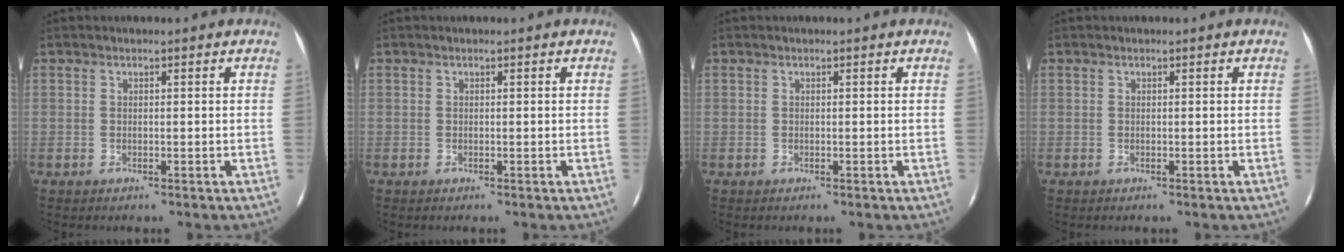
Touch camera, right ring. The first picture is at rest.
{"total": 0.0}
{"total": 0.0}
{"total": 0.0}